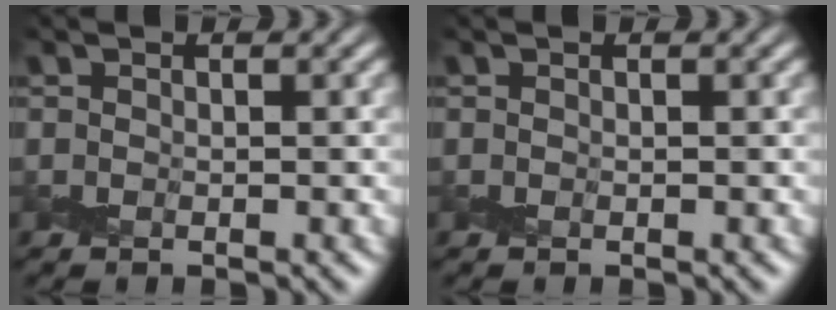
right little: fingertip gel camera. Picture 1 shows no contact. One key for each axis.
{"total": 0.0}